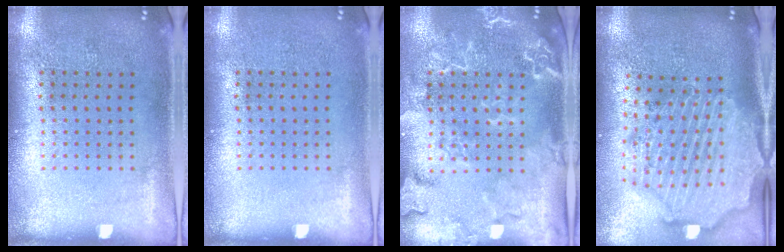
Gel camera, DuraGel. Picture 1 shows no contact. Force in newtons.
{"total": 0.0}
{"total": 2.6, "press": 2.4, "slide": 0.9}
{"total": 3.5, "press": 3.0, "slide": 1.9}